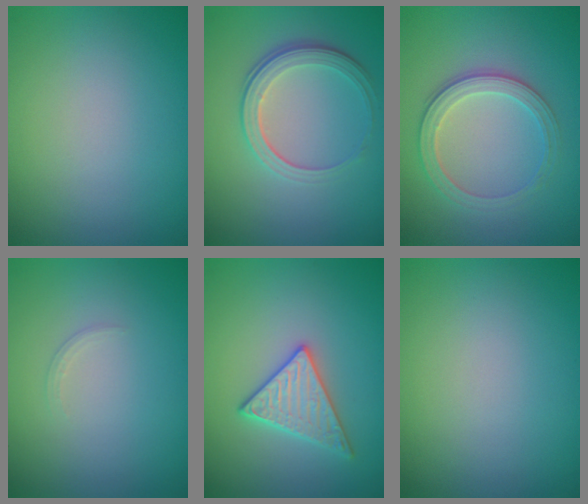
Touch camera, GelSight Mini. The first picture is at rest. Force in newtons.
{"total": 3.9, "press": 2.8, "slide": 2.8}
{"total": 2.9, "press": 2.8, "slide": 0.7}
{"total": 0.7, "press": 0.7, "slide": 0.1}
{"total": 3.0, "press": 3.0, "slide": 0.1}
{"total": 0.0}